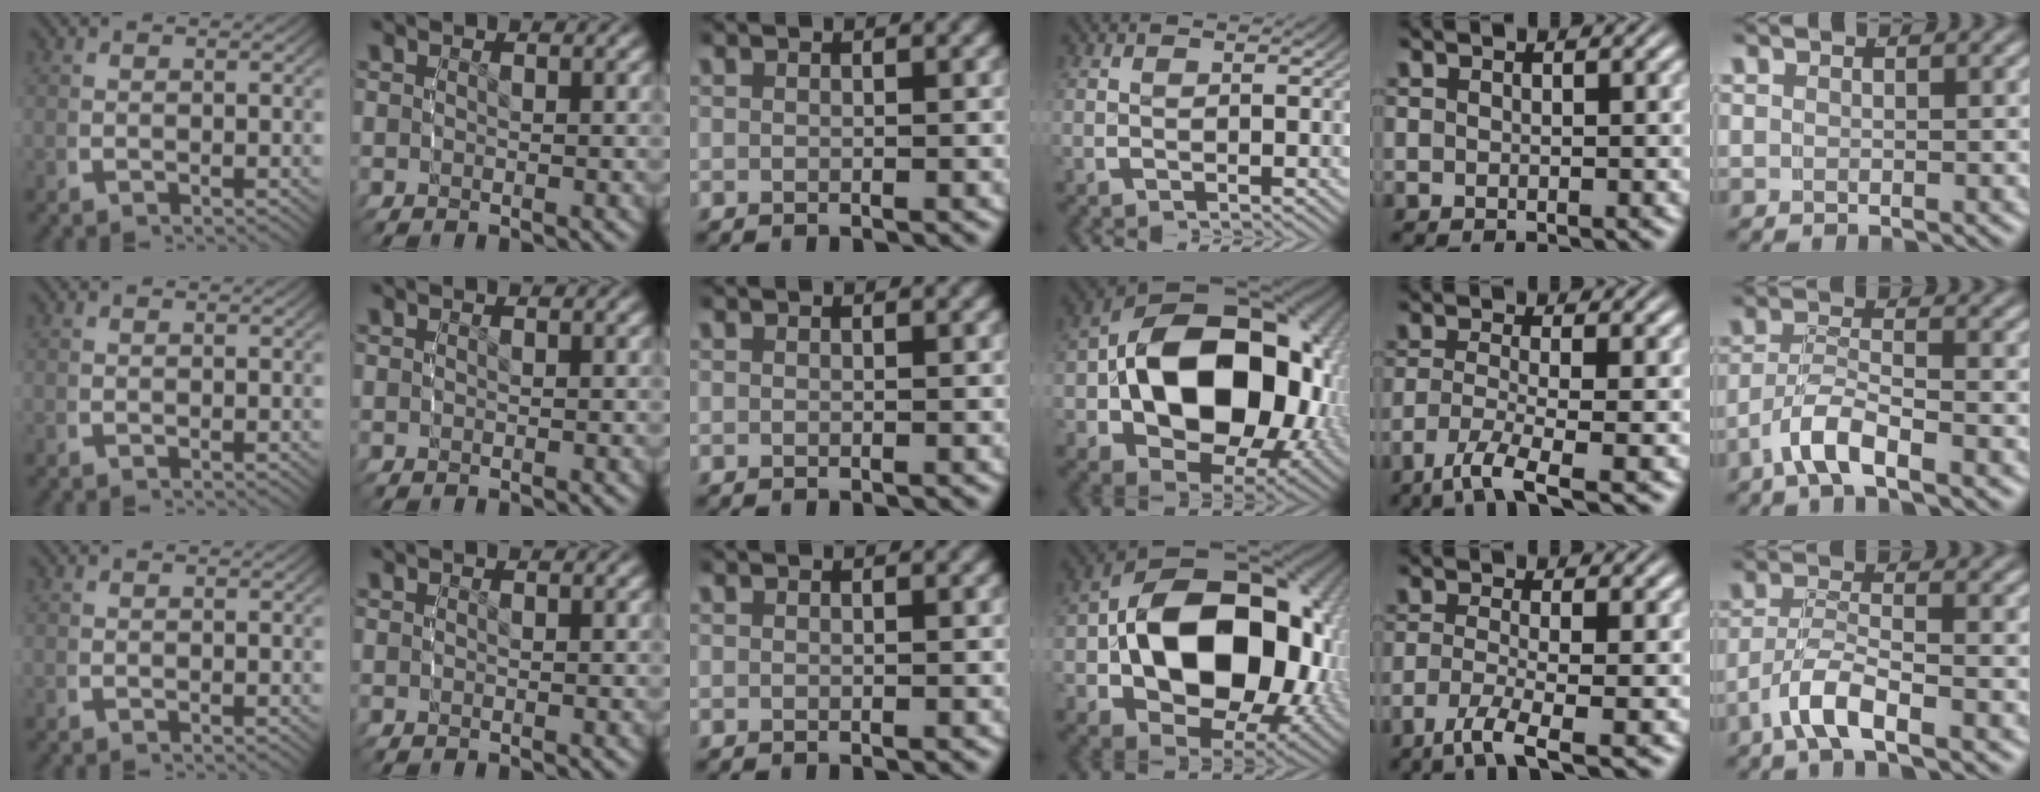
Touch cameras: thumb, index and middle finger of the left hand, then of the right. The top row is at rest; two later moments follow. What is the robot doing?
{"motion": "grasp_and_lifting", "object": "bowl"}